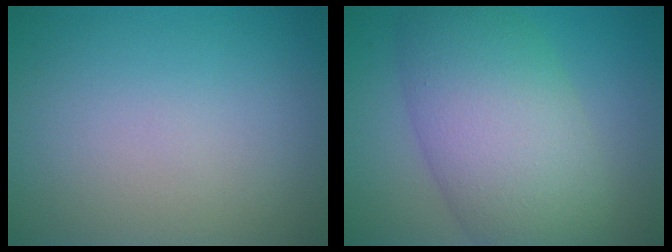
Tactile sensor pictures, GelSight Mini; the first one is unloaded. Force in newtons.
{"total": 9.6, "press": 9.6, "slide": 0.2}